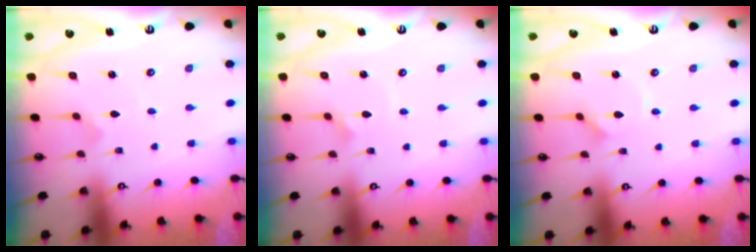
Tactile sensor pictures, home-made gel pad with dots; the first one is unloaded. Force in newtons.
{"total": 1.6, "press": 1.6, "slide": 0.2}
{"total": 1.5, "press": 1.5, "slide": 0.0}